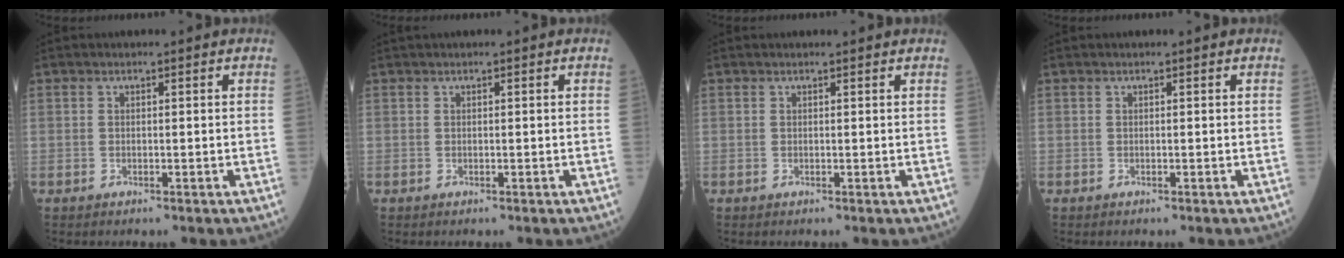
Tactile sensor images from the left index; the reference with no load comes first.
{"total": 0.0}
{"total": 1.0, "force": [1.0, -0.1, 0.2], "torque": [-0.008, 0.004, 0.012]}
{"total": 0.0}